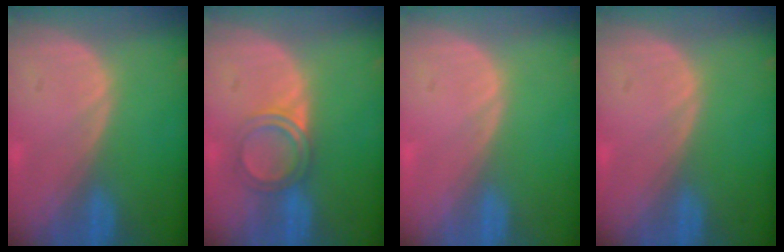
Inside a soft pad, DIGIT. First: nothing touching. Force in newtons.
{"total": 4.2, "press": 4.0, "slide": 1.4}
{"total": 0.5, "press": 0.0, "slide": 0.5}
{"total": 0.0}